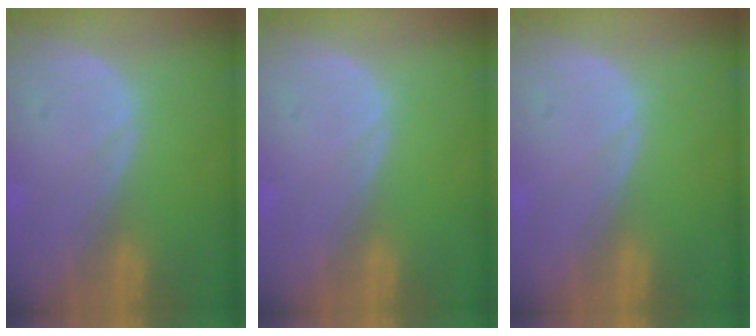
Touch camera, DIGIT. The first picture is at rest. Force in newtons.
{"total": 0.0}
{"total": 0.0}